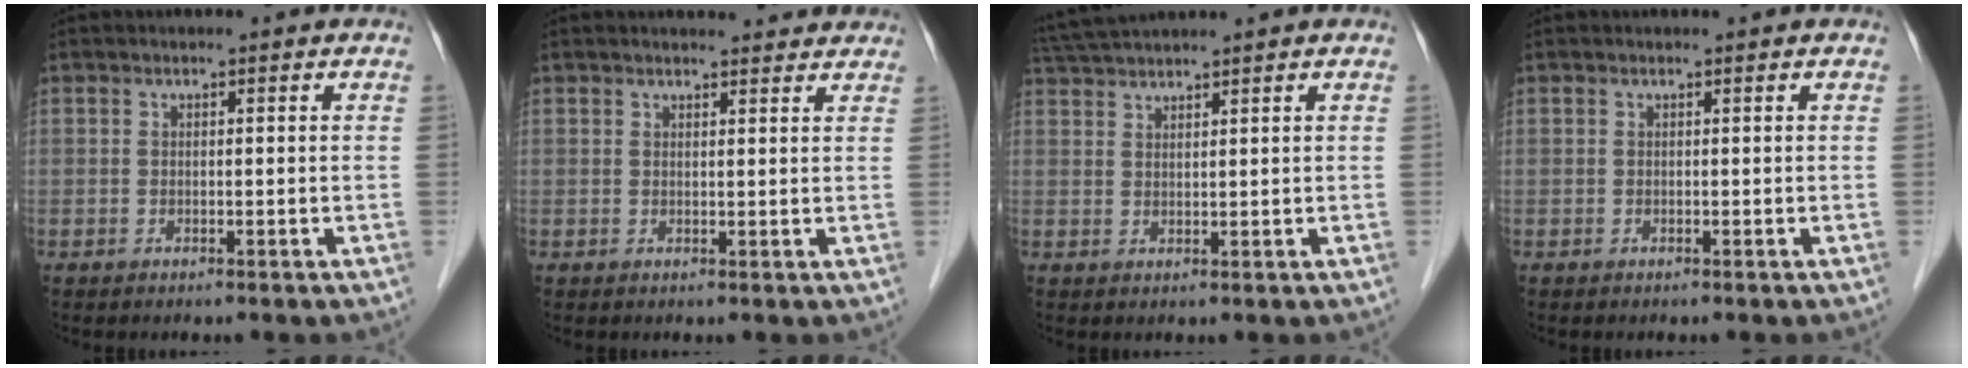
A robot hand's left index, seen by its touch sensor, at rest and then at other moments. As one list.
[{"total": 6.9, "force": [6.5, 1.4, 1.8], "torque": [-0.013, 0.009, 0.066]}, {"total": 4.5, "force": [4.1, -1.0, 1.5], "torque": [-0.032, 0.019, 0.084]}, {"total": 0.0}]